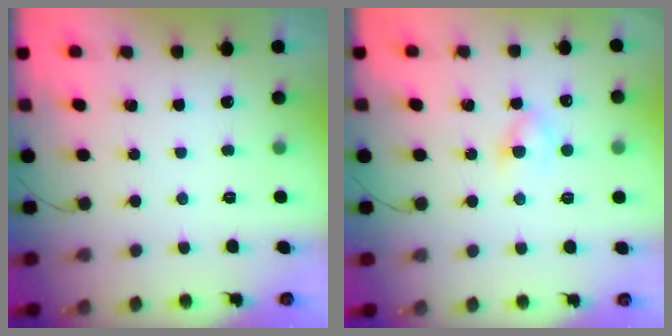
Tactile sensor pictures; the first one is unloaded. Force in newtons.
{"total": 3.5, "press": 3.3, "slide": 1.1}